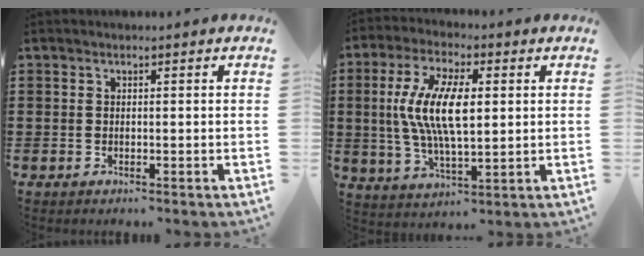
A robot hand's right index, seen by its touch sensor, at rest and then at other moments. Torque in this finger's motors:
{"motor_torque": [1.23, -0.47, 1.00, 0.21]}